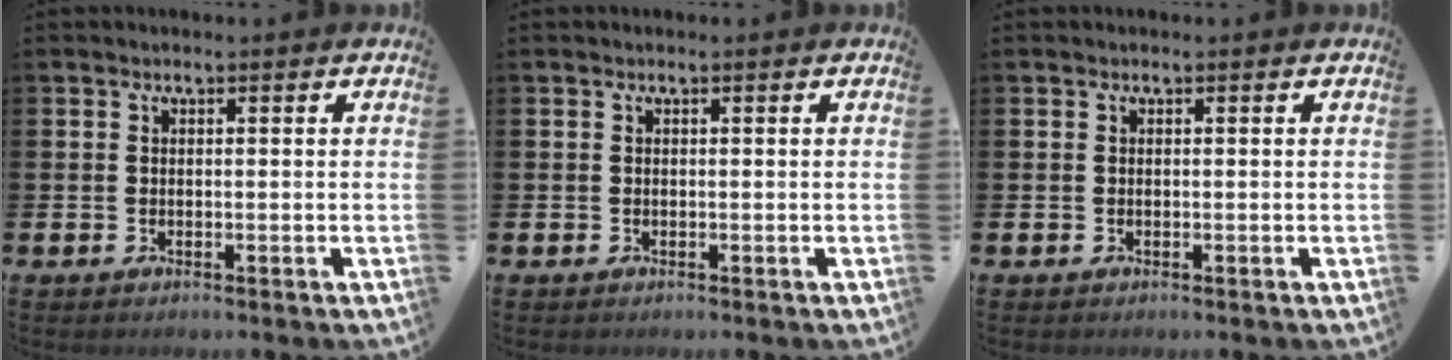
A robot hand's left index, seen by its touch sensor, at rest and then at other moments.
{"total": 0.0}
{"total": 0.0}